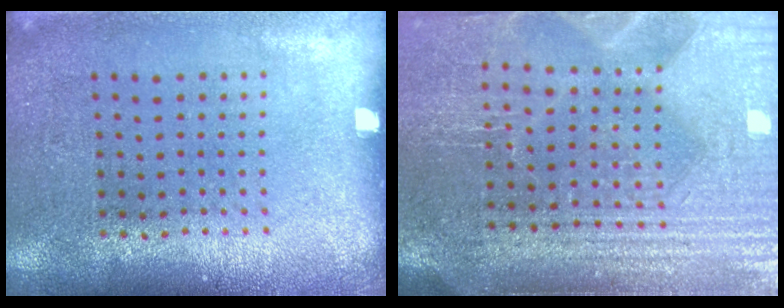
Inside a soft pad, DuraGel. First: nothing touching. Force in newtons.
{"total": 4.2, "press": 3.9, "slide": 1.4}